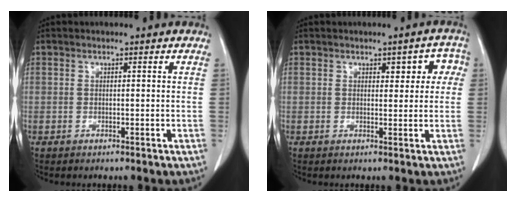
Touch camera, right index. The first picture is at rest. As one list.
[{"total": 4.1, "force": [1.3, 2.1, 3.3], "torque": [-0.025, 0.019, 0.015]}]